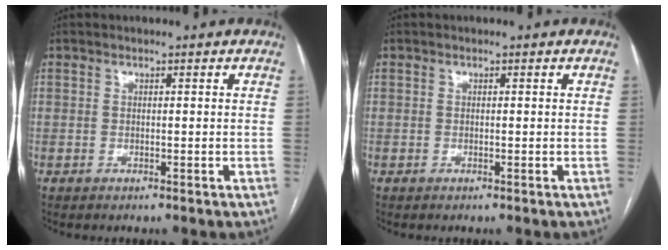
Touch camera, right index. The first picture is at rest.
{"total": 0.0}